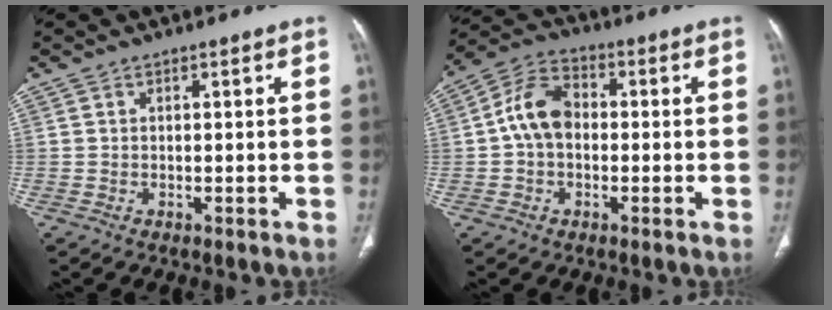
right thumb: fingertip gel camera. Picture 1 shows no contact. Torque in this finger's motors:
{"motor_torque": [-0.02, -0.01, 0.06, -0.14, 0.19]}